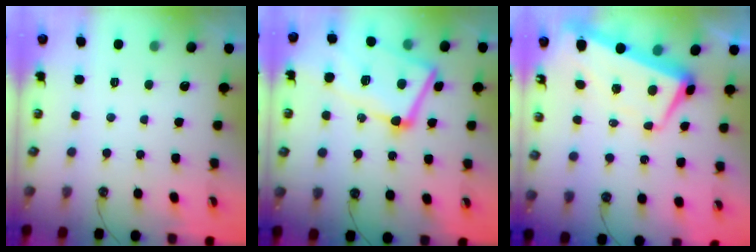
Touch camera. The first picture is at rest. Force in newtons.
{"total": 13.1, "press": 13.0, "slide": 0.8}
{"total": 6.2, "press": 5.8, "slide": 2.4}